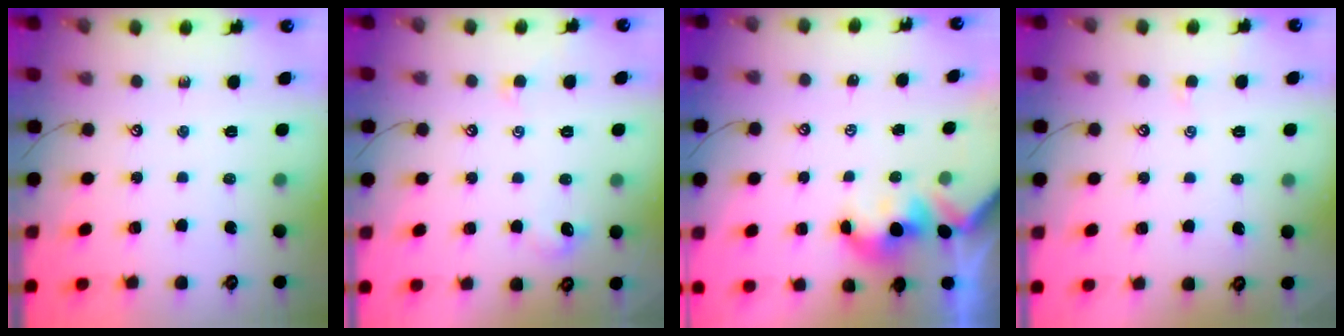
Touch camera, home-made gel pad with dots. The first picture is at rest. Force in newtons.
{"total": 1.7, "press": 1.6, "slide": 0.6}
{"total": 1.7, "press": 1.7, "slide": 0.2}
{"total": 0.7, "press": 0.6, "slide": 0.4}